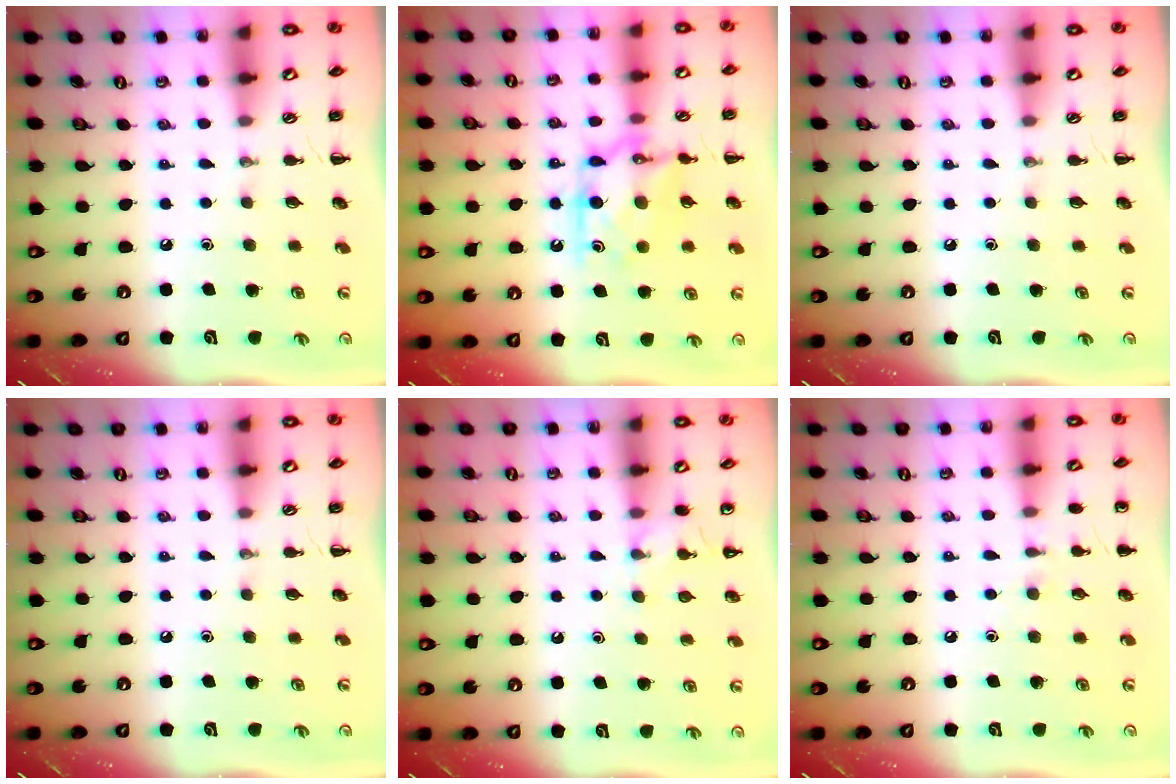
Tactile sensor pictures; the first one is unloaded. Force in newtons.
{"total": 11.9, "press": 11.9, "slide": 0.5}
{"total": 0.0}
{"total": 0.0}
{"total": 5.8, "press": 5.7, "slide": 1.3}
{"total": 6.2, "press": 5.9, "slide": 1.9}